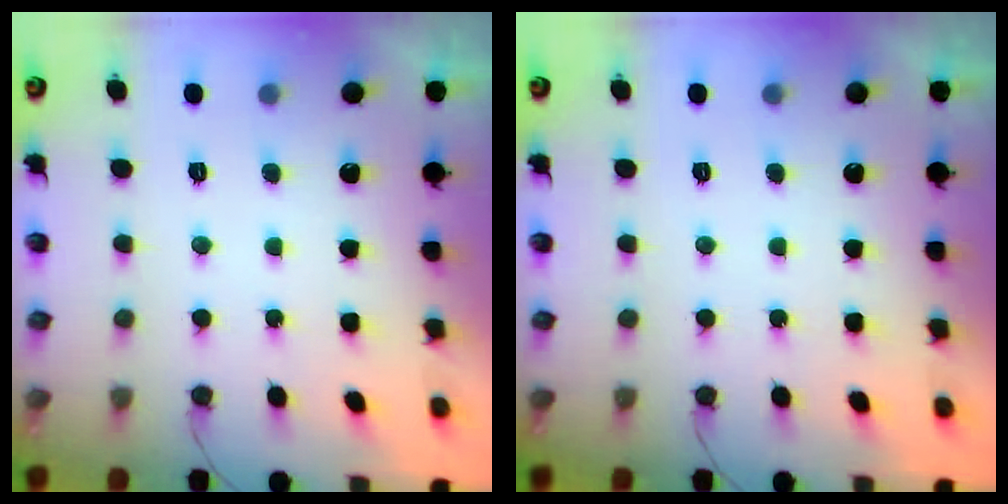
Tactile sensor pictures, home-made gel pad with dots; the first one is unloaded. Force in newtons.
{"total": 0.0}